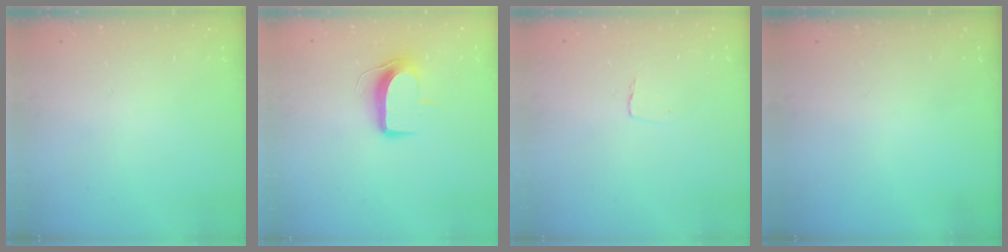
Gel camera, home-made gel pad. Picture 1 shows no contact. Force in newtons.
{"total": 9.4, "press": 9.4, "slide": 0.3}
{"total": 3.1, "press": 3.1, "slide": 0.3}
{"total": 0.0}